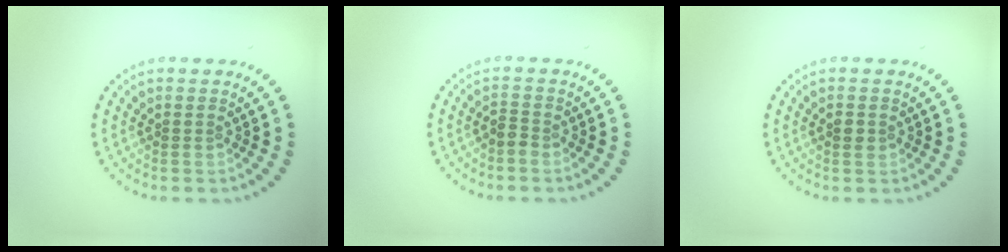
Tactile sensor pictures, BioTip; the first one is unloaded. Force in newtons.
{"total": 1.0, "press": 0.8, "slide": 0.7}
{"total": 0.9, "press": 0.8, "slide": 0.2}